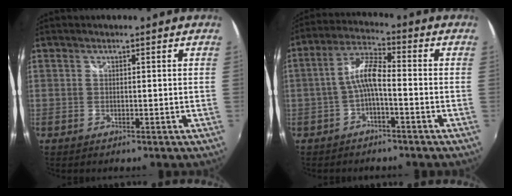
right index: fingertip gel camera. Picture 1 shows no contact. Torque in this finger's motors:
{"motor_torque": [0.91, -0.33, 0.60, 0.12]}